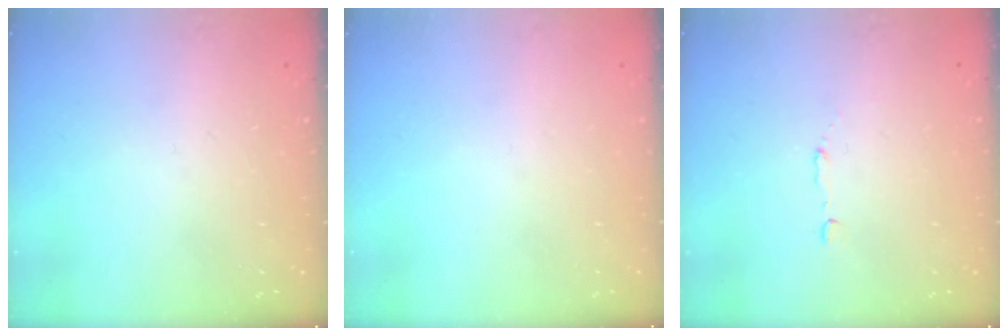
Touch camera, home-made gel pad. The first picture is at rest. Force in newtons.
{"total": 0.0}
{"total": 2.9, "press": 2.8, "slide": 0.7}